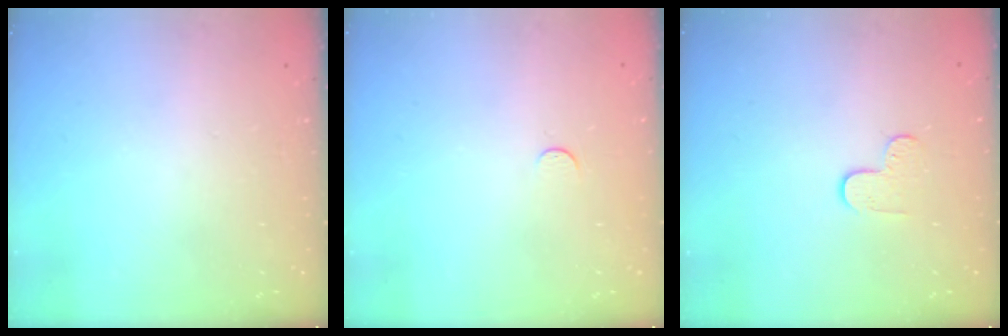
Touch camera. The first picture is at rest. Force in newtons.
{"total": 3.5, "press": 3.5, "slide": 0.4}
{"total": 5.5, "press": 5.5, "slide": 0.5}